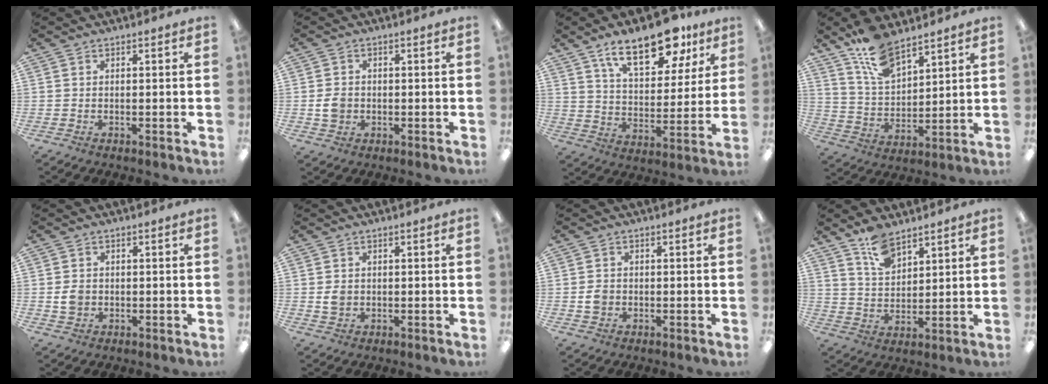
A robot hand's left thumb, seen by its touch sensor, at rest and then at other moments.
{"total": 3.7, "force": [-0.4, 3.0, 2.0], "torque": [-0.027, 0.004, -0.007]}
{"total": 19.6, "force": [12.3, 8.8, 12.5], "torque": [-0.186, -0.054, 0.203]}
{"total": 12.7, "force": [9.5, 5.5, 6.5], "torque": [-0.128, -0.044, 0.177]}
{"total": 3.3, "force": [-0.2, 2.8, 1.8], "torque": [-0.024, 0.003, -0.005]}
{"total": 2.7, "force": [0.1, 2.3, 1.5], "torque": [-0.021, 0.002, 0.000]}
{"total": 2.7, "force": [-0.3, 2.2, 1.4], "torque": [-0.017, 0.002, -0.008]}
{"total": 8.3, "force": [6.4, 3.9, 3.7], "torque": [-0.067, -0.031, 0.117]}